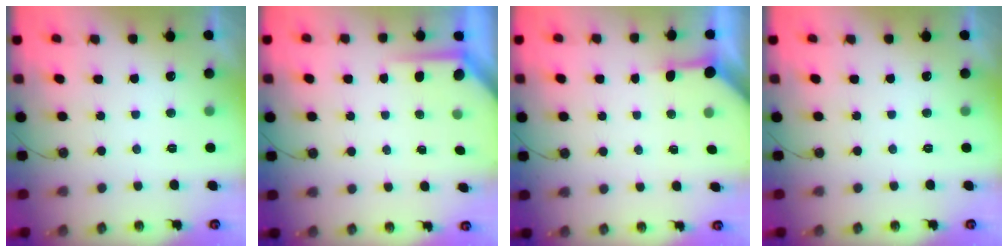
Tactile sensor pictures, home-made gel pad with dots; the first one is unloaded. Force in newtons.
{"total": 3.2, "press": 3.2, "slide": 0.4}
{"total": 3.0, "press": 3.0, "slide": 0.5}
{"total": 0.7, "press": 0.4, "slide": 0.7}